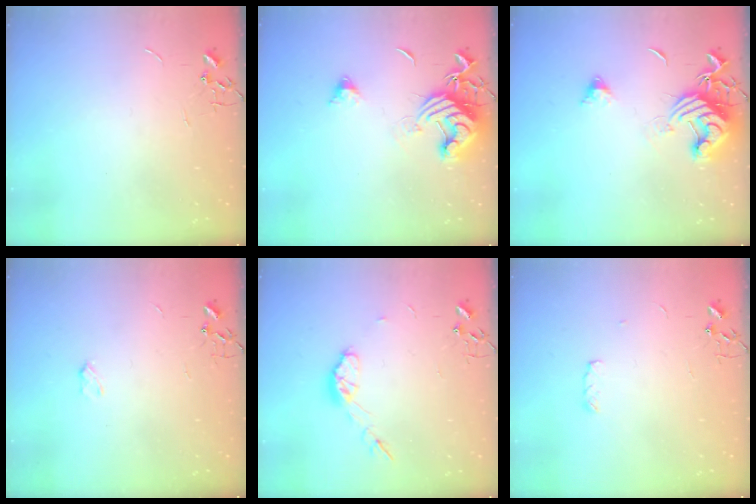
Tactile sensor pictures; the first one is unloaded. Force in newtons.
{"total": 12.9, "press": 12.8, "slide": 1.7}
{"total": 12.9, "press": 12.8, "slide": 1.7}
{"total": 2.5, "press": 2.4, "slide": 0.4}
{"total": 8.3, "press": 8.3, "slide": 0.5}
{"total": 4.1, "press": 4.1, "slide": 0.6}